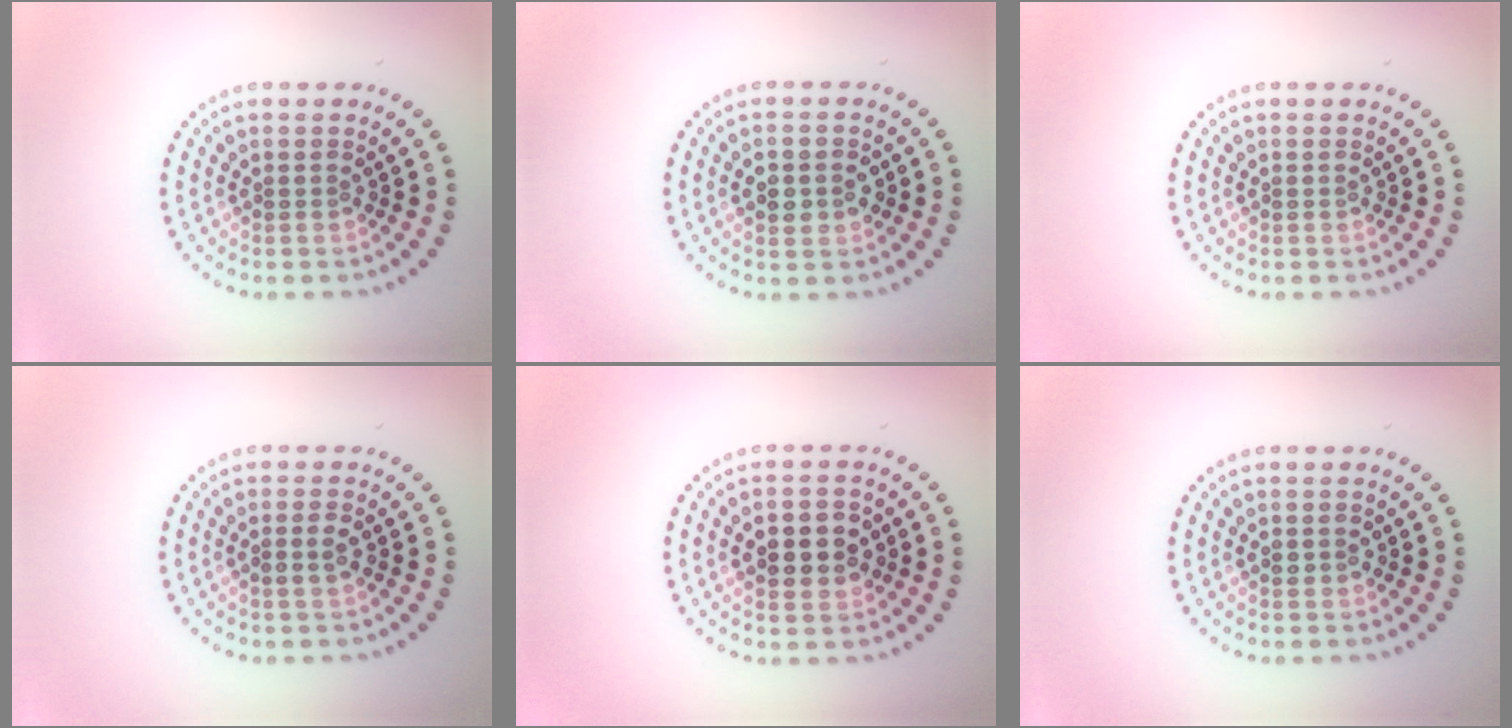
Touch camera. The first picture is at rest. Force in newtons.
{"total": 2.3, "press": 2.3, "slide": 0.0}
{"total": 0.0}
{"total": 1.3, "press": 1.3, "slide": 0.2}
{"total": 3.7, "press": 3.7, "slide": 0.1}
{"total": 1.2, "press": 1.2, "slide": 0.1}